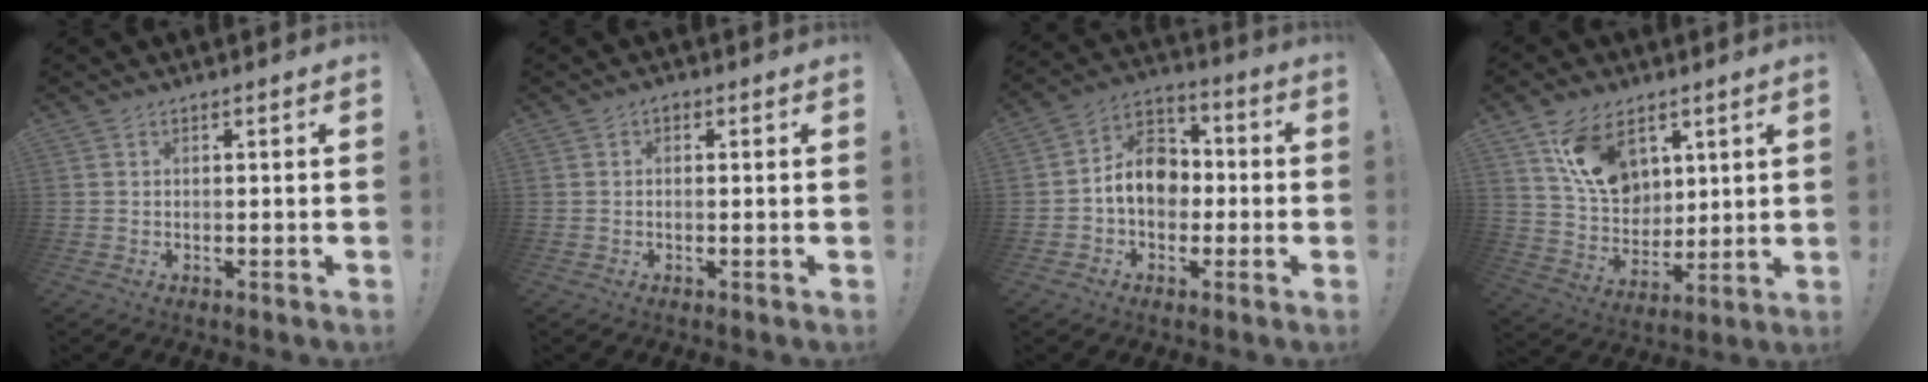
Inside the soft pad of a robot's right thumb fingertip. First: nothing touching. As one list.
[{"total": 0.8, "force": [0.0, 0.5, 0.5], "torque": [-0.010, 0.002, -0.001]}, {"total": 12.0, "force": [-0.7, 9.6, 7.3], "torque": [-0.124, 0.025, -0.005]}, {"total": 15.0, "force": [7.7, 10.2, 7.7], "torque": [-0.135, -0.034, 0.151]}]